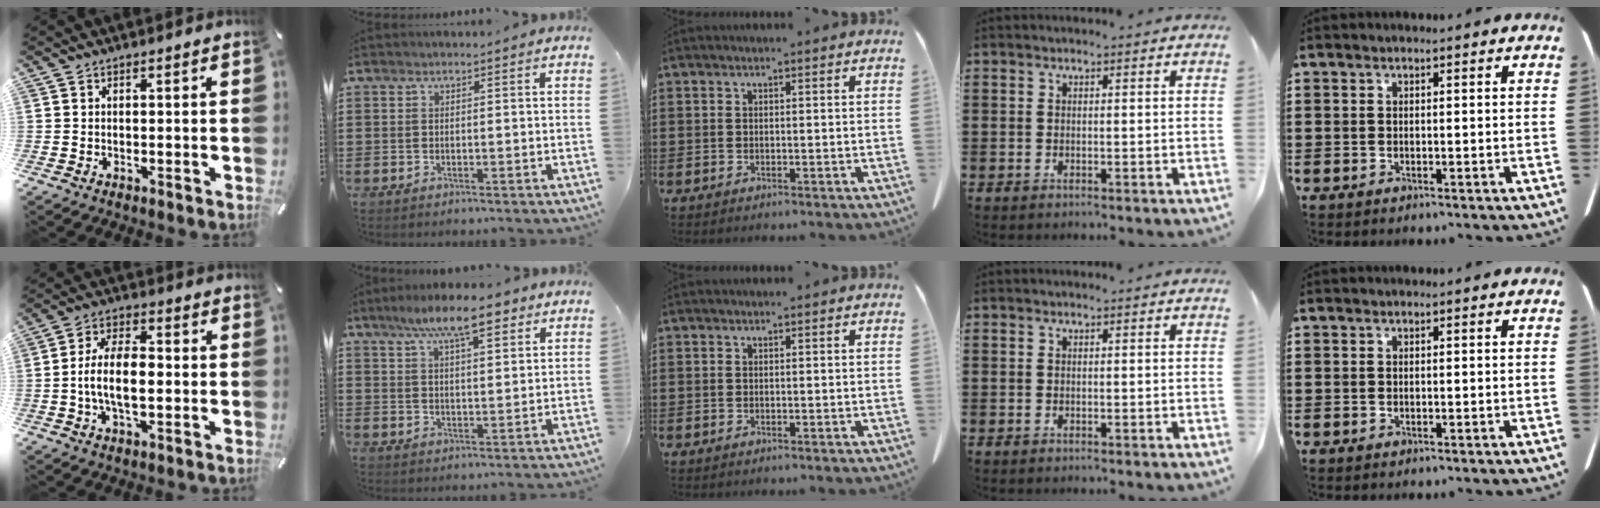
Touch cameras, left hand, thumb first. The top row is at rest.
{"thumb": {"total": 10.0, "force": [-1.6, 5.0, 8.5], "torque": [-0.171, 0.011, -0.029]}, "index": {"total": 9.3, "force": [6.5, 2.4, 6.2], "torque": [-0.119, -0.006, 0.112]}}